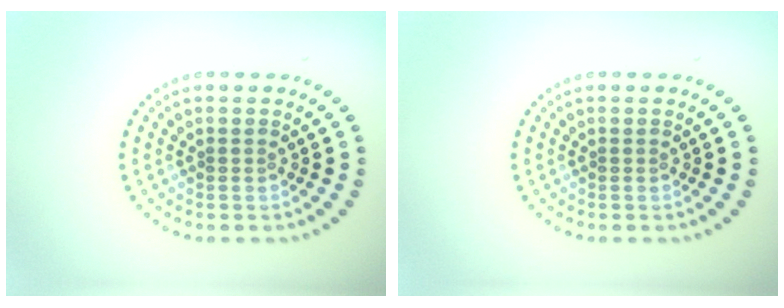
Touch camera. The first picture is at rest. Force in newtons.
{"total": 0.0}